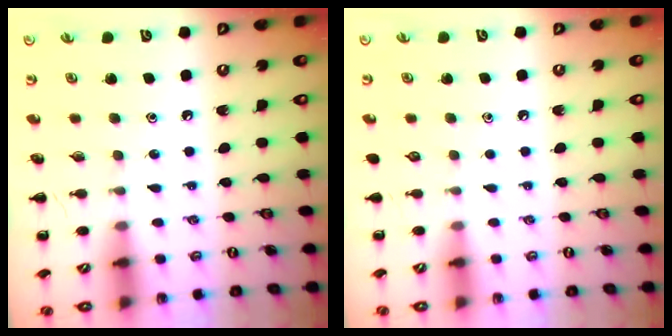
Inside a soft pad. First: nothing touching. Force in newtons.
{"total": 0.0}